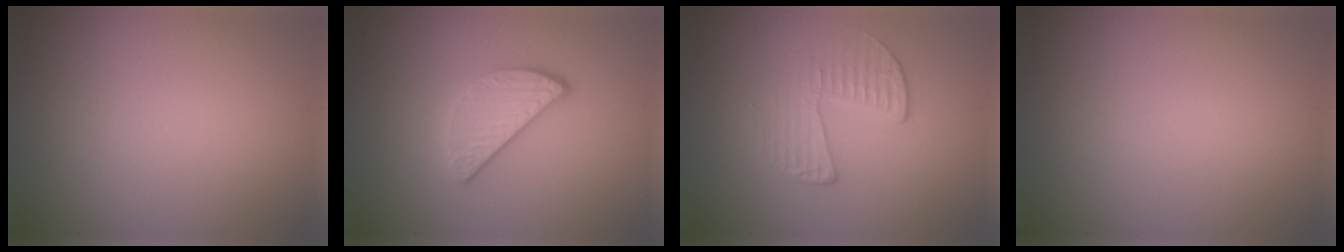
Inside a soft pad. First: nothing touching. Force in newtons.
{"total": 3.2, "press": 2.7, "slide": 1.8}
{"total": 2.2, "press": 1.3, "slide": 1.8}
{"total": 0.0}